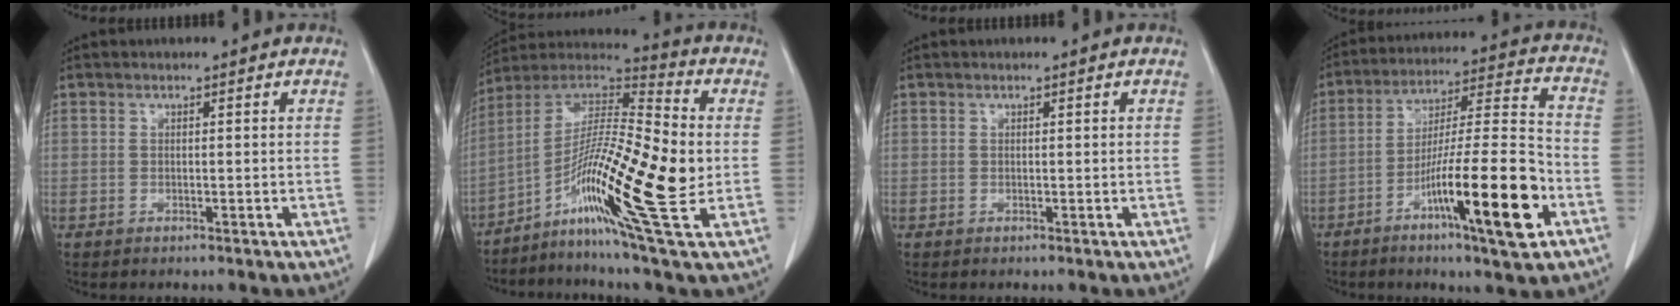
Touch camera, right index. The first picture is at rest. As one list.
[{"total": 20.6, "force": [-4.3, 1.3, 20.1], "torque": [-0.383, -0.010, -0.085]}, {"total": 0.0}, {"total": 17.4, "force": [-7.5, 1.1, 15.7], "torque": [-0.267, -0.008, -0.123]}]